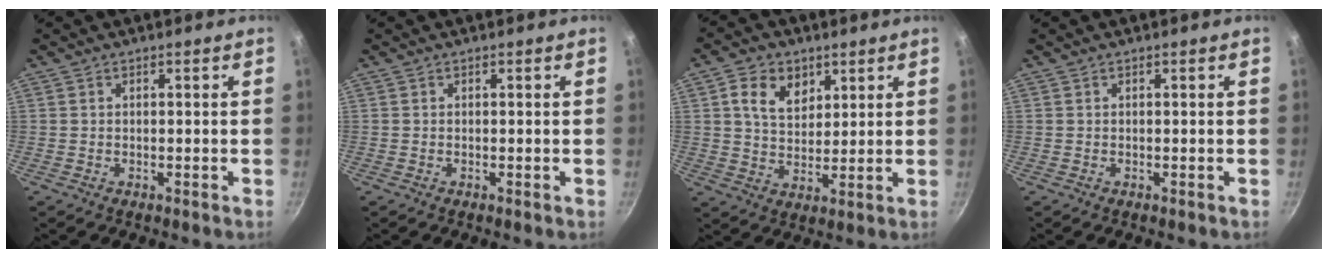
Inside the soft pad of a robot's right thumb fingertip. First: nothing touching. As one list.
[{"total": 0.0}, {"total": 8.6, "force": [3.5, 6.1, 4.8], "torque": [-0.058, -0.013, 0.060]}, {"total": 0.0}]